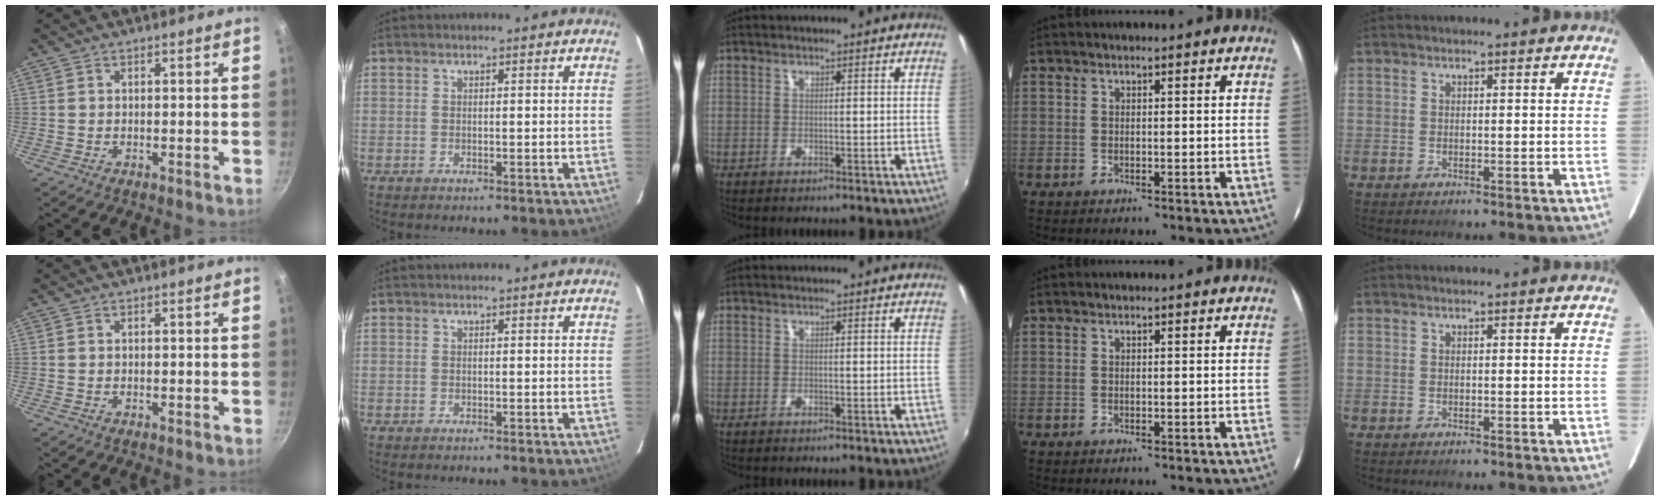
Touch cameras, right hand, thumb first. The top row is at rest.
{}